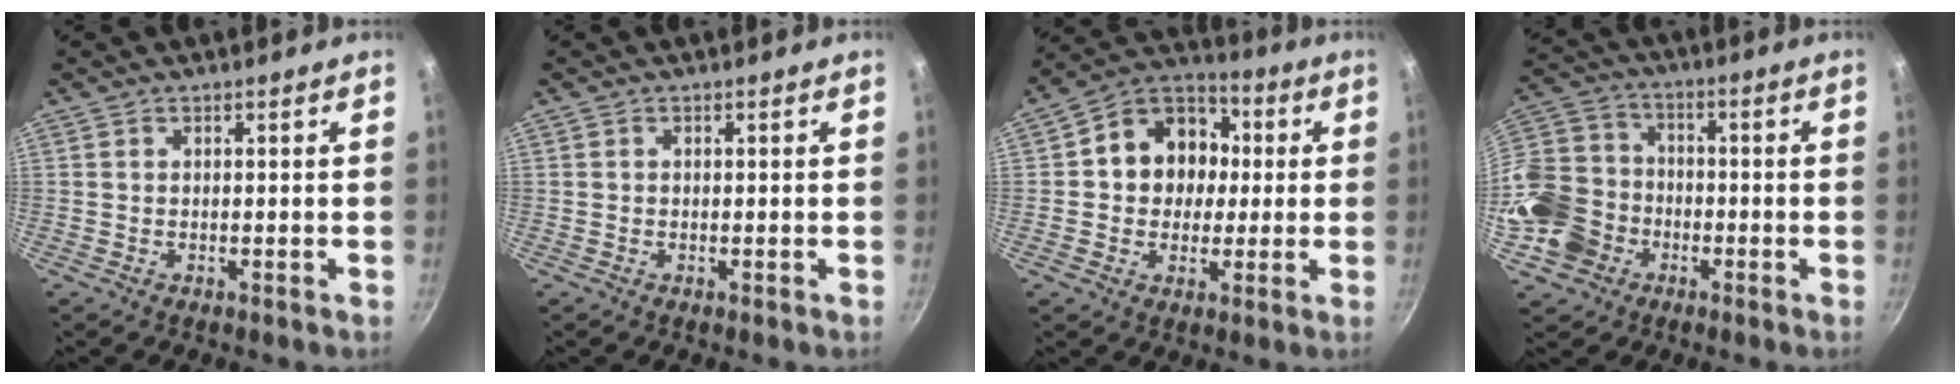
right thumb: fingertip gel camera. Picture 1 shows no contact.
{"total": 0.0}
{"total": 13.7, "force": [1.2, 11.6, 7.1], "torque": [-0.070, 0.026, 0.002]}
{"total": 15.2, "force": [-4.9, 12.8, 6.5], "torque": [-0.120, 0.046, -0.099]}